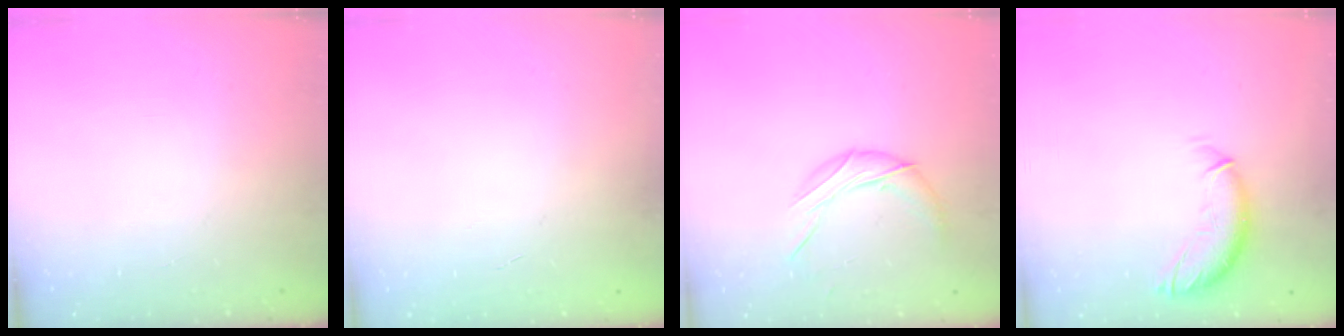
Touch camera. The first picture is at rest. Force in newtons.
{"total": 0.0}
{"total": 9.2, "press": 9.2, "slide": 0.4}
{"total": 11.2, "press": 11.1, "slide": 1.7}